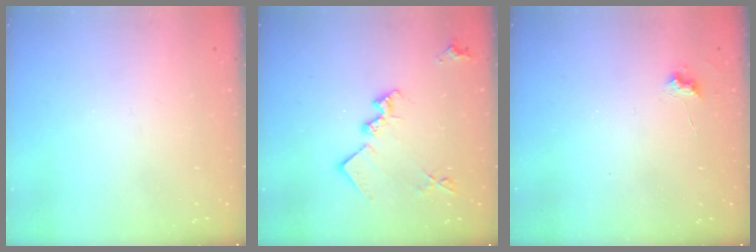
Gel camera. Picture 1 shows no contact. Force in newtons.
{"total": 14.1, "press": 14.1, "slide": 0.6}
{"total": 4.2, "press": 4.1, "slide": 0.6}